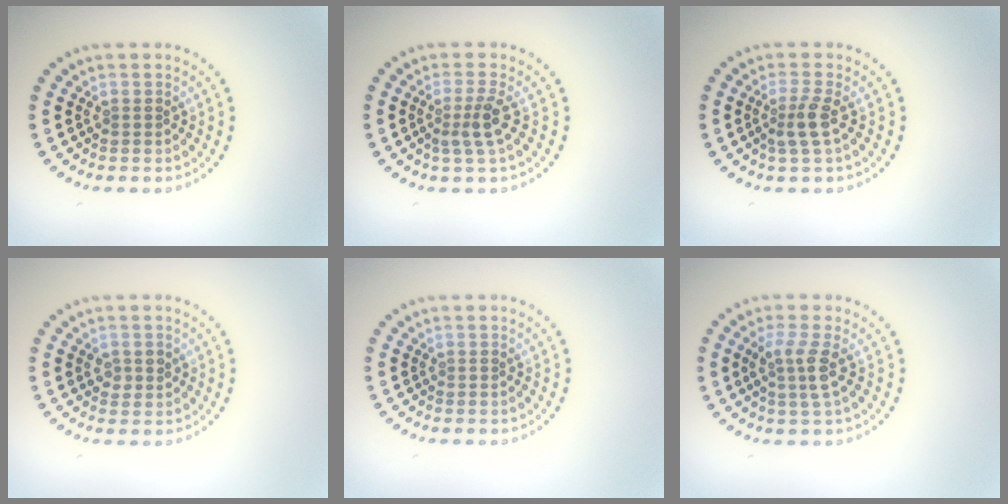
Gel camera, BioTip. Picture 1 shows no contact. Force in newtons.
{"total": 2.3, "press": 1.8, "slide": 1.5}
{"total": 2.3, "press": 1.8, "slide": 1.4}
{"total": 1.5, "press": 1.5, "slide": 0.2}
{"total": 0.0}
{"total": 2.6, "press": 2.0, "slide": 1.6}